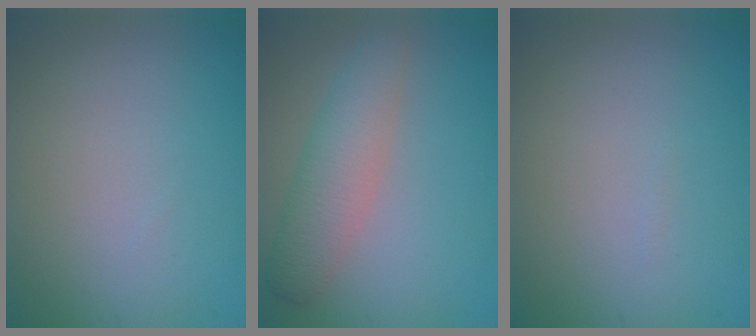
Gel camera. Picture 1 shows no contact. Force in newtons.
{"total": 4.1, "press": 4.1, "slide": 0.1}
{"total": 0.0}